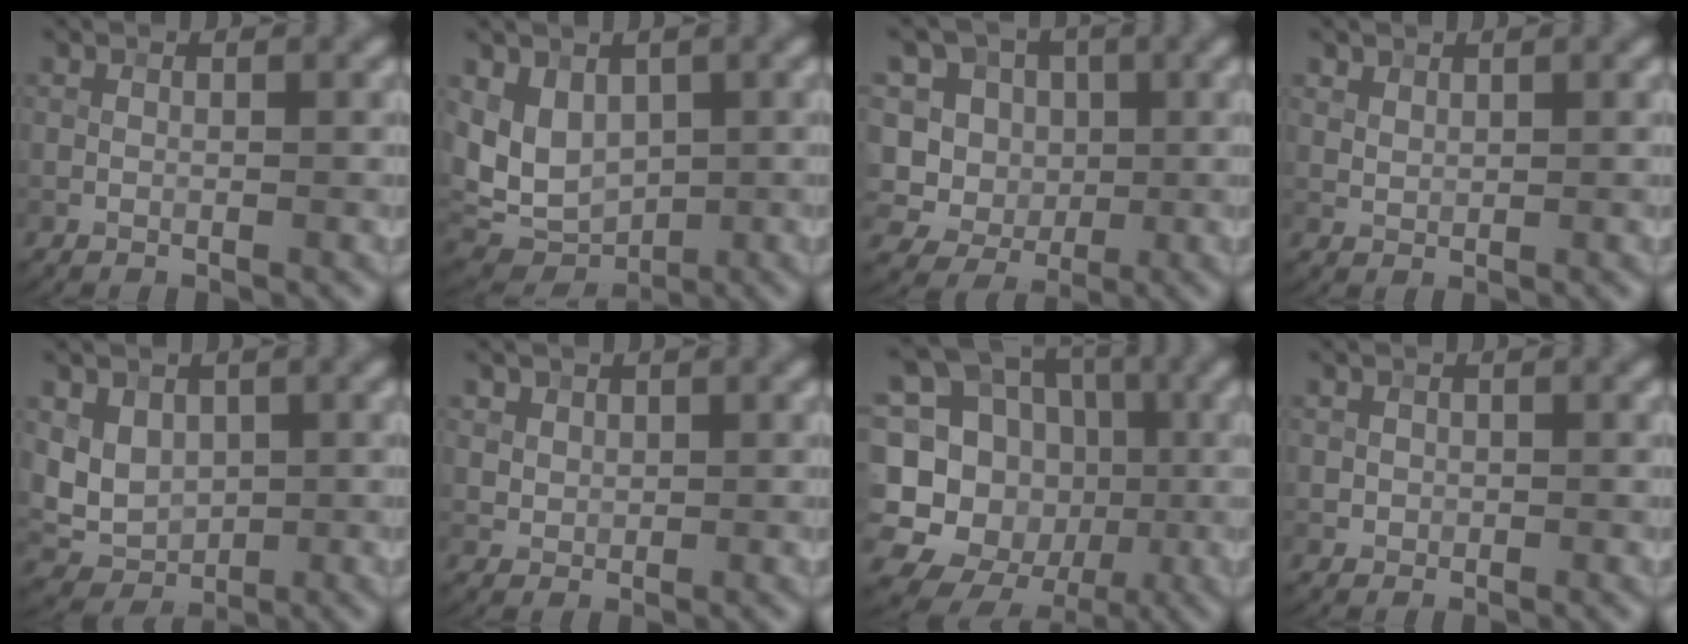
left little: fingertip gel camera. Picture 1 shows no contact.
{"total": 5.2, "force": [1.1, 3.8, 3.3], "torque": [-0.068, -0.015, 0.021]}
{"total": 11.1, "force": [2.6, 9.6, 4.8], "torque": [-0.117, 0.033, 0.023]}
{"total": 1.2, "force": [0.9, 0.7, 0.4], "torque": [-0.013, 0.000, 0.023]}
{"total": 3.5, "force": [0.8, 2.9, 1.8], "torque": [-0.035, -0.009, 0.015]}
{"total": 2.6, "force": [1.6, 1.8, 0.9], "torque": [-0.030, -0.006, 0.043]}
{"total": 18.4, "force": [-2.5, 16.7, 7.3], "torque": [-0.174, 0.029, -0.062]}
{"total": 0.8, "force": [0.1, 0.8, 0.1], "torque": [0.000, -0.003, 0.005]}